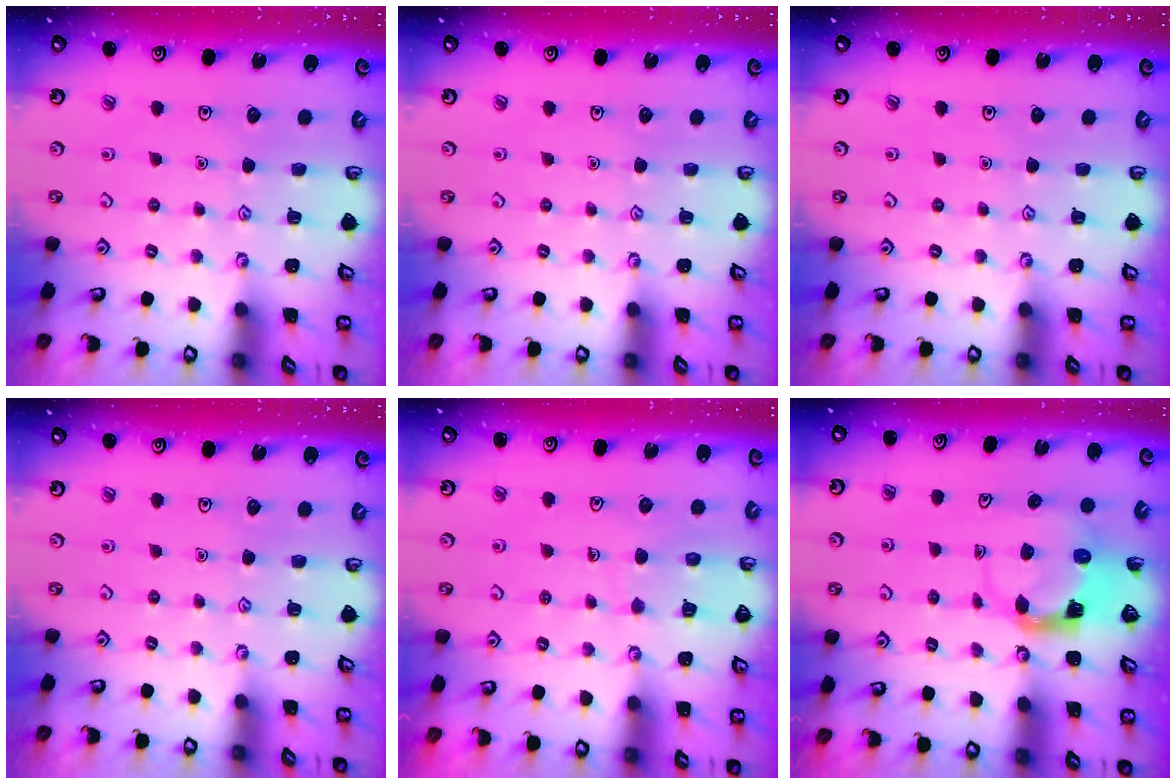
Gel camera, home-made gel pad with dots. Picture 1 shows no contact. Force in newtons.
{"total": 0.0}
{"total": 0.0}
{"total": 0.0}
{"total": 6.4, "press": 6.4, "slide": 0.4}
{"total": 3.9, "press": 3.8, "slide": 0.6}